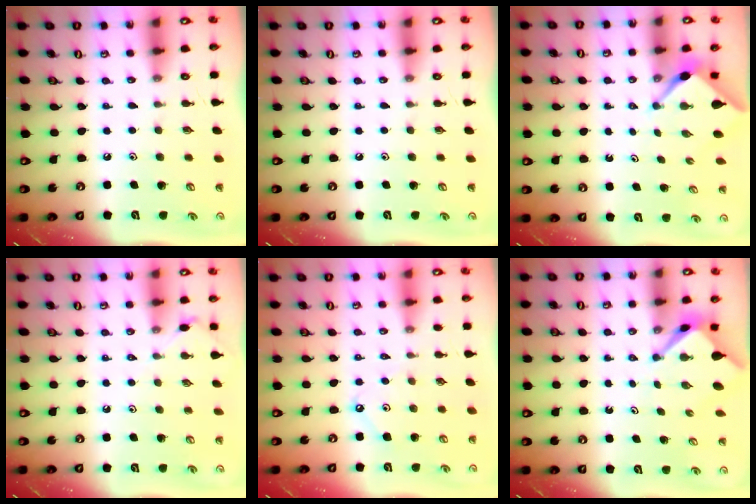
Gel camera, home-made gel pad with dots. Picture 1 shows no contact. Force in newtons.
{"total": 0.0}
{"total": 2.2, "press": 2.2, "slide": 0.3}
{"total": 3.5, "press": 3.4, "slide": 0.6}
{"total": 3.1, "press": 3.1, "slide": 0.4}
{"total": 2.7, "press": 2.7, "slide": 0.3}